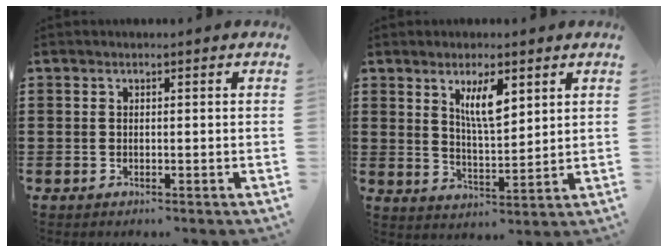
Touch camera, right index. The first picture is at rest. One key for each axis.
{"total": 6.1, "fx": 3.0, "fy": 2.0, "fz": 4.9, "tx": -0.096, "ty": 0.003, "tz": 0.049}